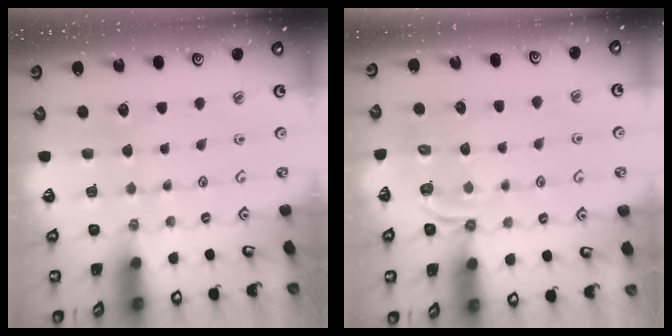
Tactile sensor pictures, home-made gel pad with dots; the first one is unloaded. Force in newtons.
{"total": 4.4, "press": 3.8, "slide": 2.1}